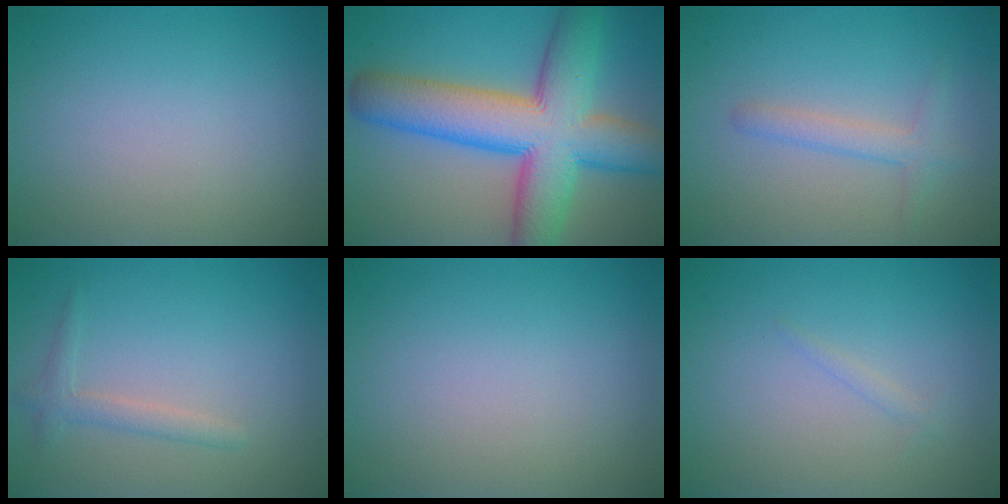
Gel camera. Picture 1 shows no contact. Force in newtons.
{"total": 12.2, "press": 12.2, "slide": 0.4}
{"total": 2.0, "press": 2.0, "slide": 0.1}
{"total": 1.6, "press": 1.6, "slide": 0.1}
{"total": 0.0}
{"total": 0.6, "press": 0.6, "slide": 0.1}